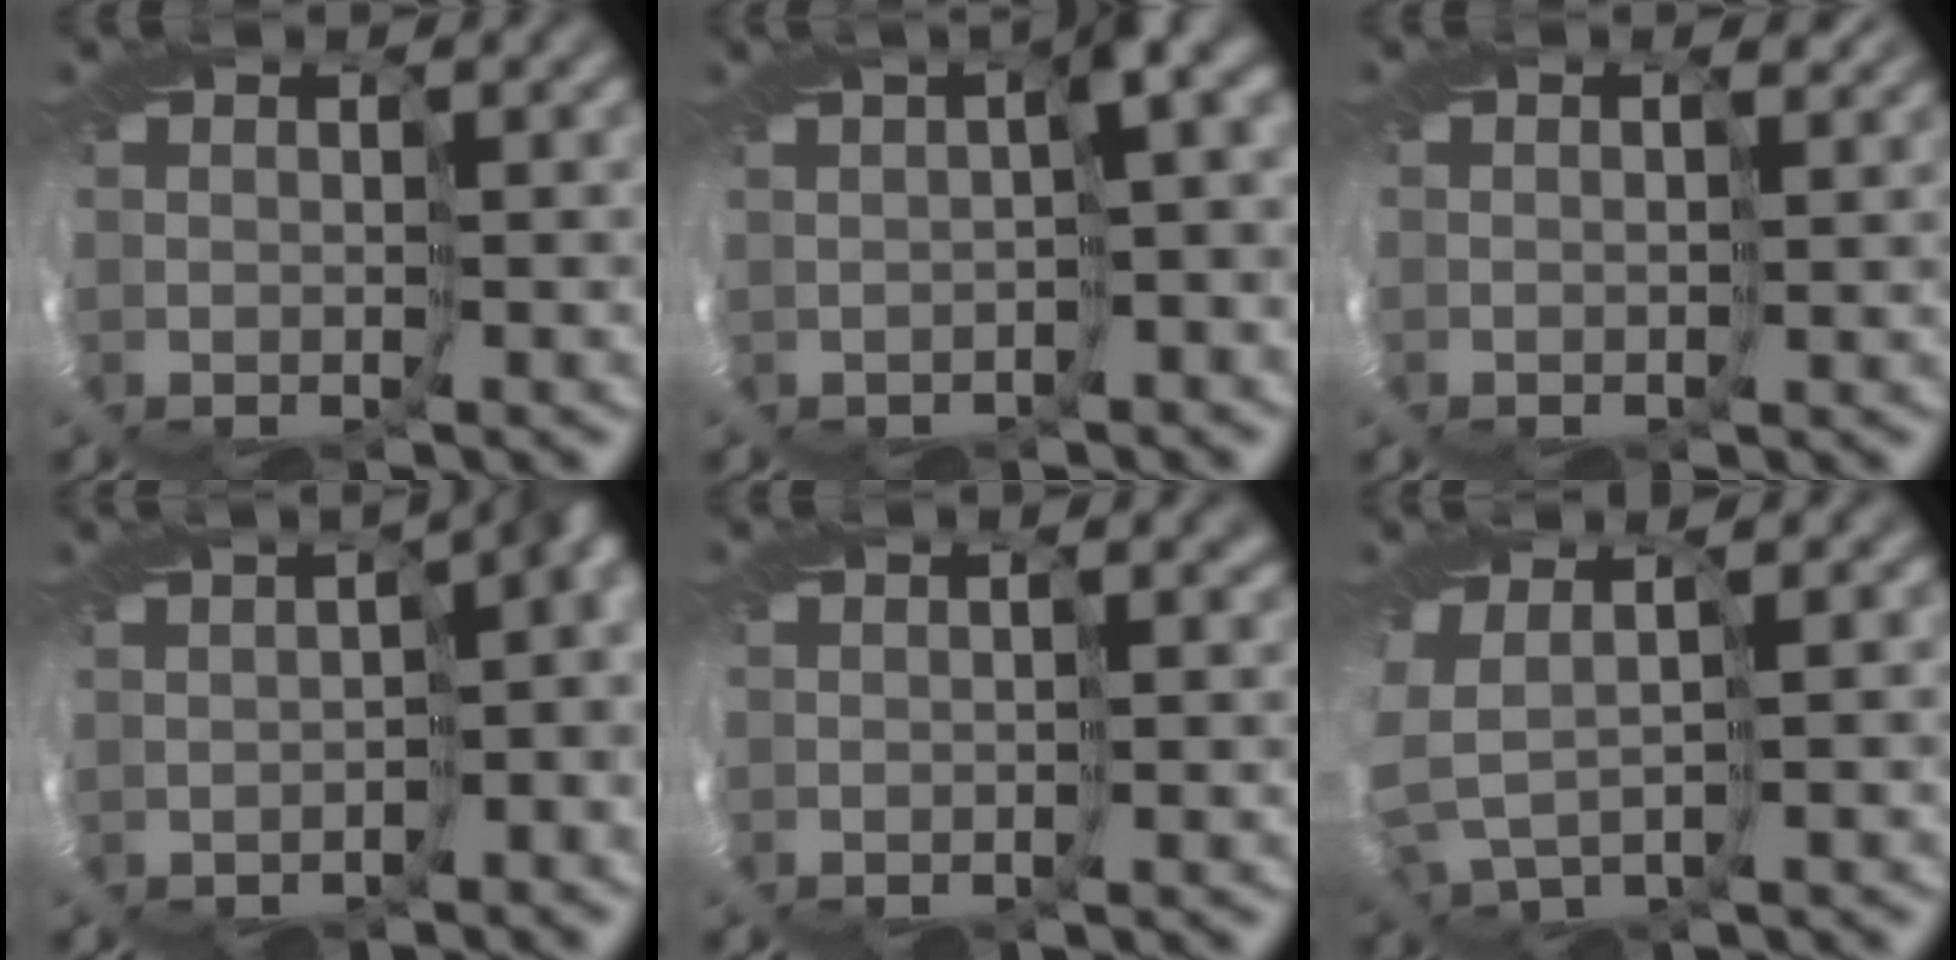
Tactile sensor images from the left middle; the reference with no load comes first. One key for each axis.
{"total": 5.1, "fx": 0.4, "fy": 1.7, "fz": 4.8, "tx": -0.074, "ty": 0.004, "tz": 0.008}
{"total": 1.8, "fx": 1.3, "fy": 0.9, "fz": 0.9, "tx": -0.016, "ty": 0.009, "tz": 0.015}
{"total": 10.0, "fx": -0.1, "fy": 5.4, "fz": 8.5, "tx": -0.072, "ty": 0.004, "tz": 0.004}
{"total": 1.1, "fx": 0.4, "fy": 0.7, "fz": 0.7, "tx": -0.009, "ty": 0.005, "tz": 0.006}
{"total": 3.3, "fx": -0.5, "fy": 2.3, "fz": 2.3, "tx": -0.082, "ty": -0.023, "tz": -0.009}